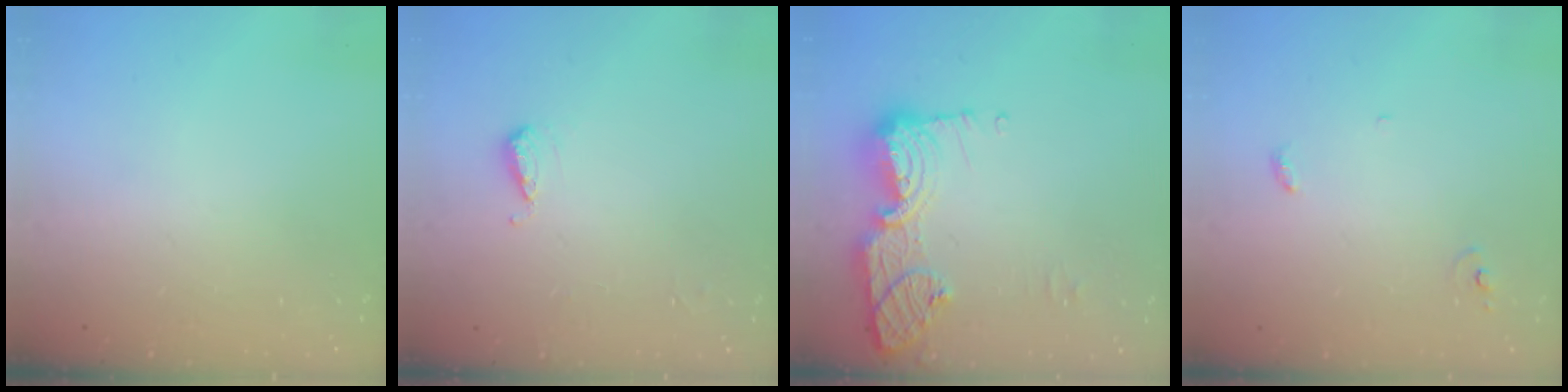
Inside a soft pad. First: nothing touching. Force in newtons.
{"total": 5.2, "press": 5.1, "slide": 0.9}
{"total": 13.4, "press": 13.4, "slide": 1.3}
{"total": 3.6, "press": 3.6, "slide": 0.2}